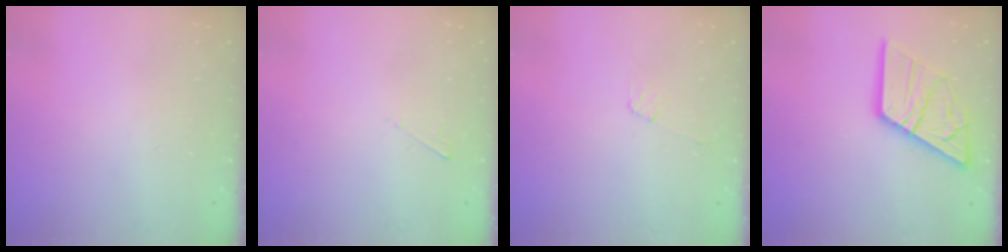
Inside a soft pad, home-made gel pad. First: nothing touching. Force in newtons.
{"total": 2.0, "press": 2.0, "slide": 0.2}
{"total": 4.4, "press": 4.4, "slide": 0.4}
{"total": 19.5, "press": 19.4, "slide": 1.9}